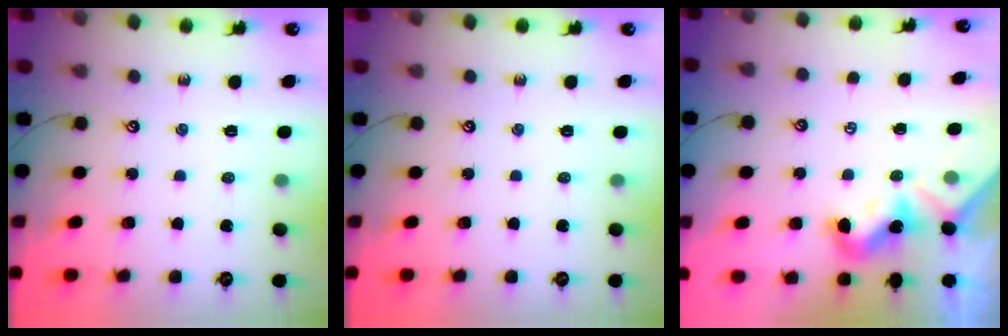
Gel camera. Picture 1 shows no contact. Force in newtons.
{"total": 0.0}
{"total": 1.8, "press": 1.8, "slide": 0.1}